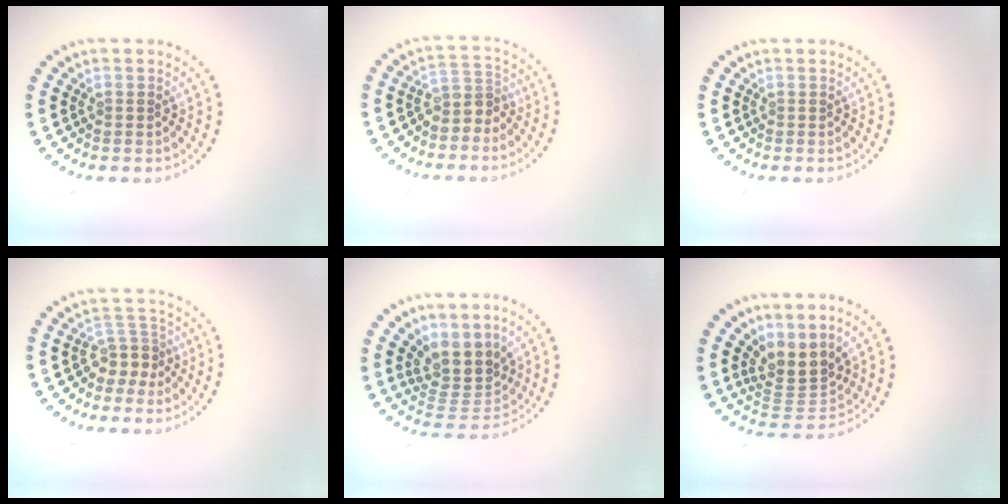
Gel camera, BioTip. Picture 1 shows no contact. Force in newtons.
{"total": 2.6, "press": 2.0, "slide": 1.6}
{"total": 0.0}
{"total": 2.7, "press": 1.9, "slide": 1.9}
{"total": 4.1, "press": 3.2, "slide": 2.5}
{"total": 3.6, "press": 2.6, "slide": 2.5}